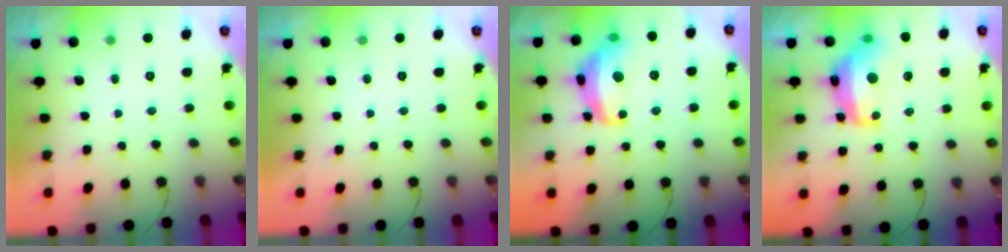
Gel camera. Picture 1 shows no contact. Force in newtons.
{"total": 0.0}
{"total": 14.4, "press": 14.3, "slide": 1.1}
{"total": 14.4, "press": 14.3, "slide": 0.9}